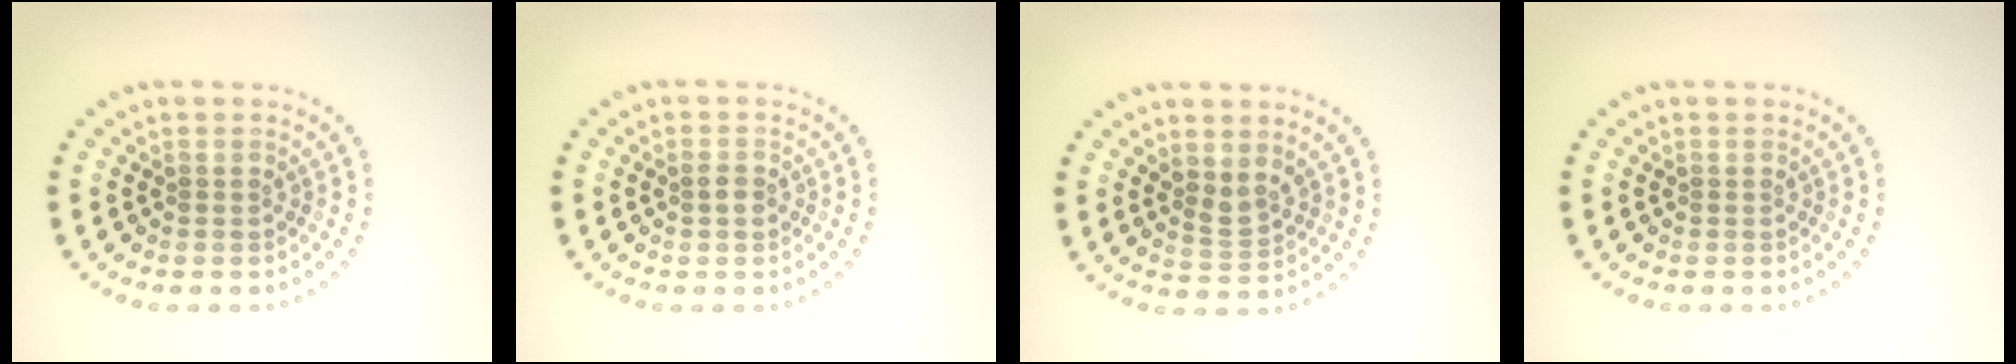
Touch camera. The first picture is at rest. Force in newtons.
{"total": 1.1, "press": 1.1, "slide": 0.1}
{"total": 1.8, "press": 1.4, "slide": 1.2}
{"total": 0.0}